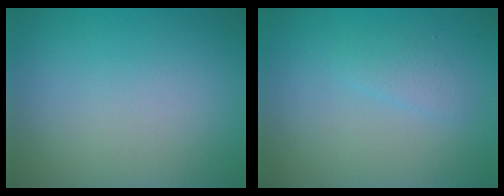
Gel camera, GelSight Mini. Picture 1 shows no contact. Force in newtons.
{"total": 1.3, "press": 1.3, "slide": 0.1}